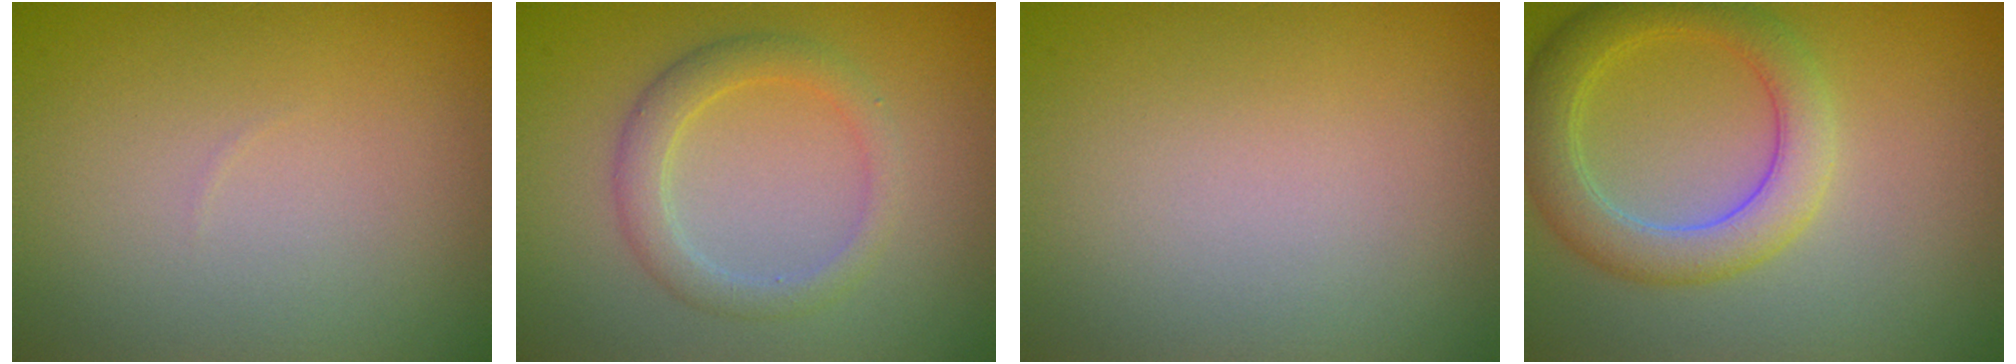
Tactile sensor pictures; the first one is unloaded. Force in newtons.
{"total": 2.7, "press": 2.7, "slide": 0.2}
{"total": 0.0}
{"total": 4.7, "press": 4.7, "slide": 0.2}